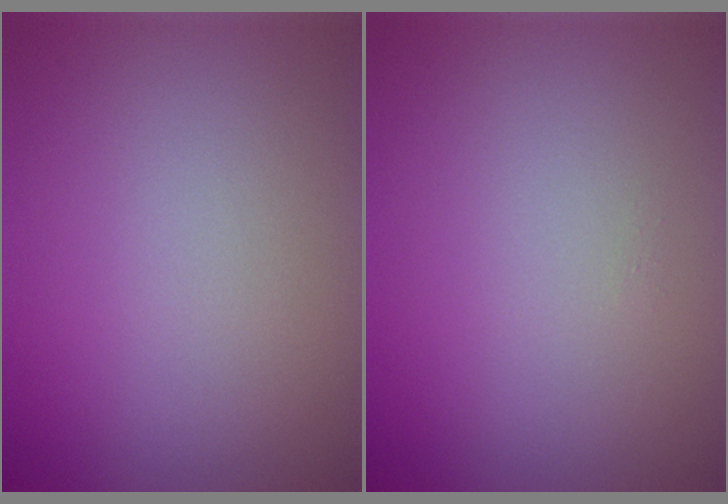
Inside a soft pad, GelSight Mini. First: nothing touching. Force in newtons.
{"total": 0.0}